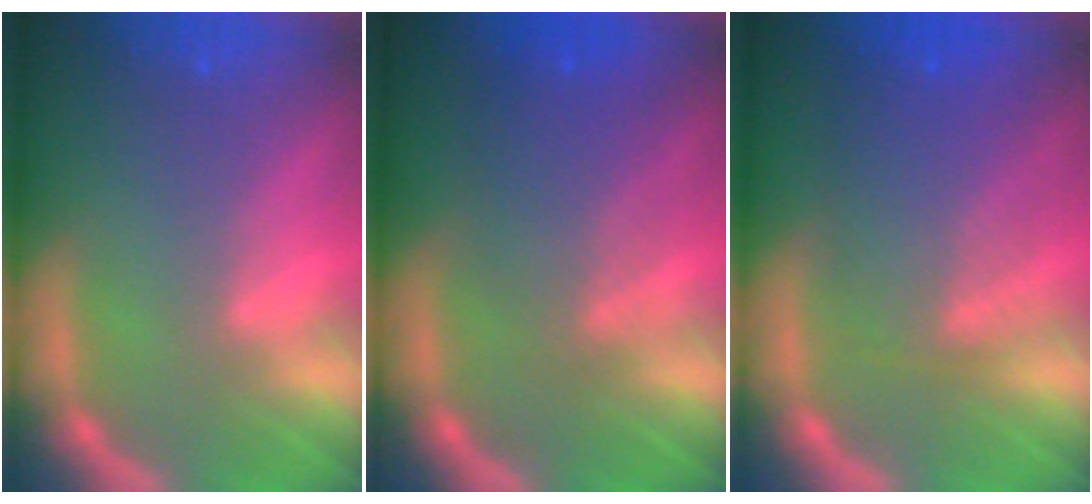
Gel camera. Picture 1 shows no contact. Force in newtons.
{"total": 5.1}
{"total": 6.6}